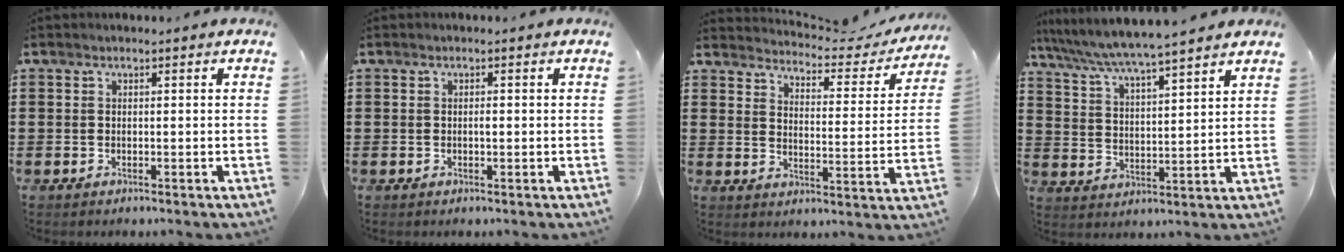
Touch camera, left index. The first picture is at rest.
{"total": 0.8, "force": [0.0, 0.2, 0.8], "torque": [-0.016, -0.003, 0.002]}
{"total": 3.7, "force": [3.6, 0.2, 0.8], "torque": [-0.031, -0.032, 0.053]}
{"total": 5.6, "force": [5.2, -0.6, 2.1], "torque": [-0.063, -0.035, 0.085]}